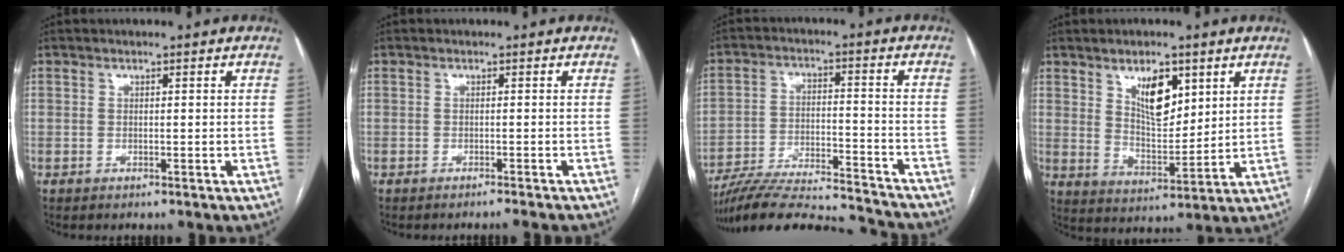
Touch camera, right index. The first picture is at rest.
{"total": 3.1, "force": [-2.9, 0.1, 1.1], "torque": [-0.009, -0.003, -0.037]}
{"total": 20.7, "force": [-19.5, 1.8, 6.9], "torque": [-0.126, -0.009, -0.298]}
{"total": 8.4, "force": [4.2, 3.7, 6.3], "torque": [-0.109, -0.003, 0.082]}